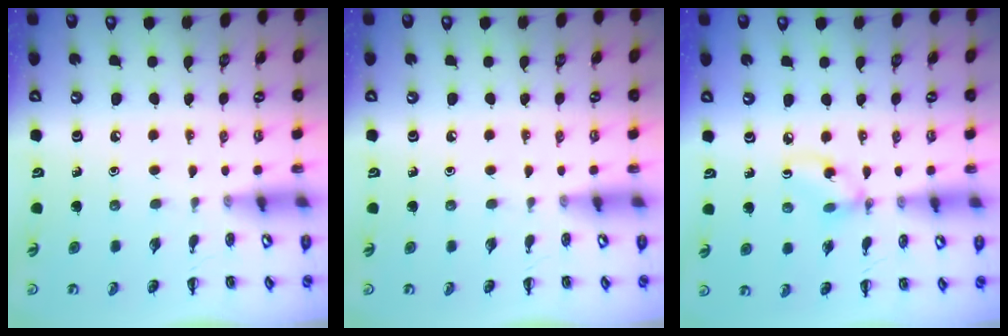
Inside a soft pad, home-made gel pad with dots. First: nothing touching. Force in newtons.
{"total": 0.0}
{"total": 4.1, "press": 4.1, "slide": 0.5}